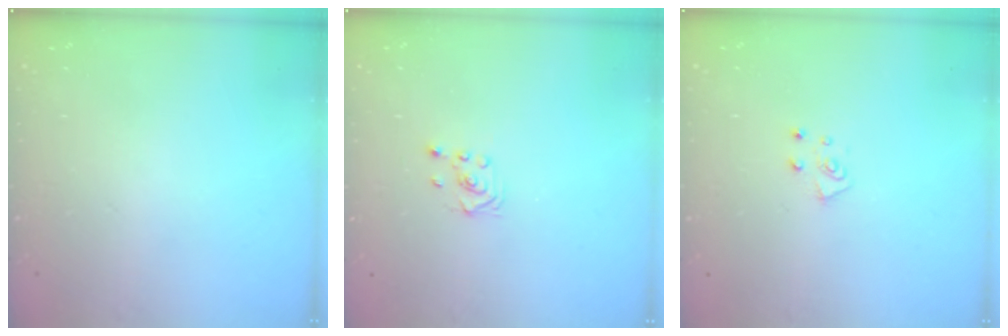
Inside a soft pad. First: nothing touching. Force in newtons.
{"total": 1.6, "press": 1.4, "slide": 0.9}
{"total": 6.4, "press": 6.4, "slide": 0.6}